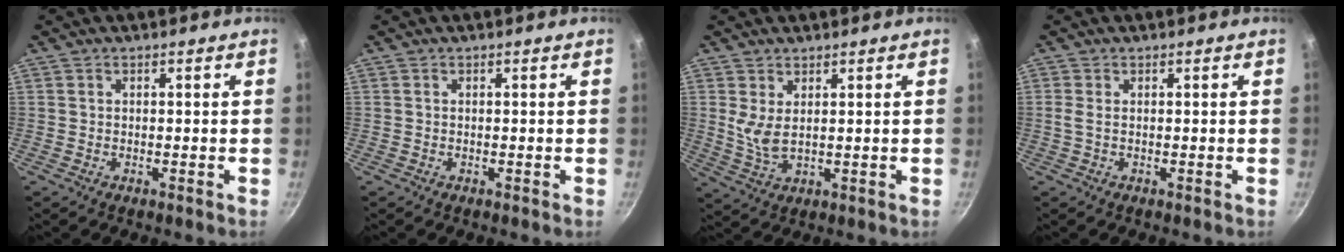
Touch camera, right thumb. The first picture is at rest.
{"total": 0.0}
{"total": 4.6, "force": [1.6, 1.8, 3.9], "torque": [-0.074, -0.020, 0.039]}
{"total": 1.2, "force": [0.1, 0.3, 1.2], "torque": [-0.028, 0.000, 0.002]}